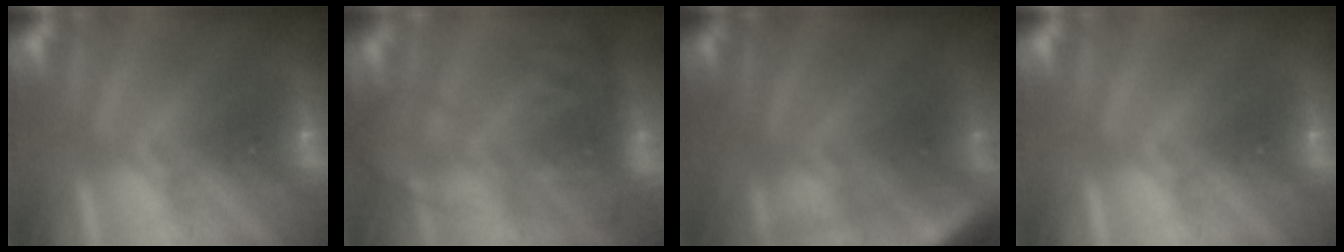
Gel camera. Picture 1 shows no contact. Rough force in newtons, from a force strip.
{"total": 7.4}
{"total": 4.5}
{"total": 0.0}